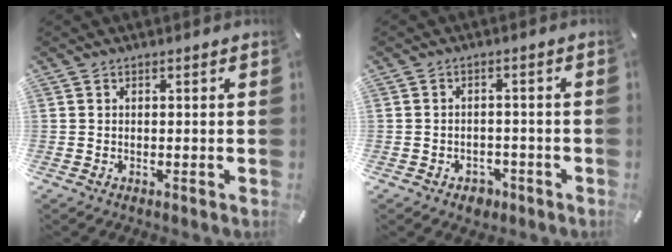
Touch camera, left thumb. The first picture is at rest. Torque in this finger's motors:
{"motor_torque": [-0.02, 0.03, 0.14, 0.15, 0.00]}